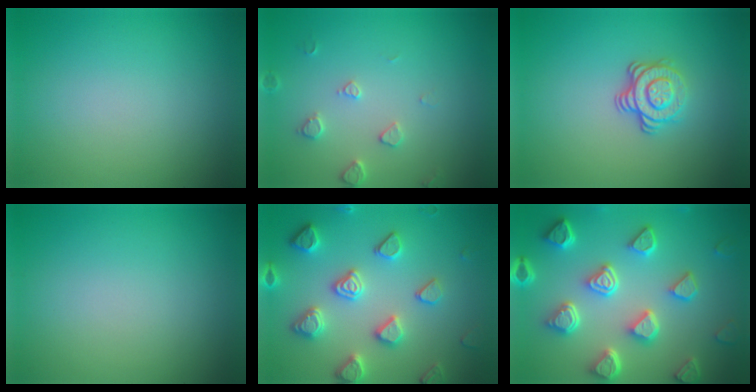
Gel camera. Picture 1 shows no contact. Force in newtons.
{"total": 1.9, "press": 1.8, "slide": 0.3}
{"total": 3.6, "press": 2.6, "slide": 2.5}
{"total": 0.0}
{"total": 4.7, "press": 4.4, "slide": 1.5}
{"total": 6.8, "press": 5.4, "slide": 4.2}